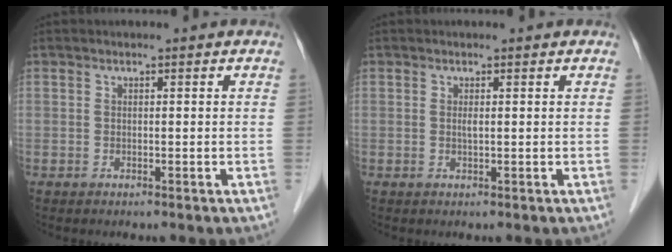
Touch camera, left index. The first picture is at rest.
{"total": 0.7, "force": [0.3, 0.1, 0.6], "torque": [-0.017, 0.000, 0.004]}